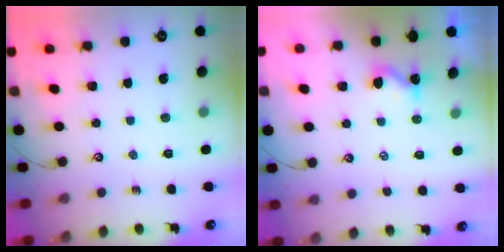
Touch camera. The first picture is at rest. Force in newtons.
{"total": 3.0, "press": 3.0, "slide": 0.1}